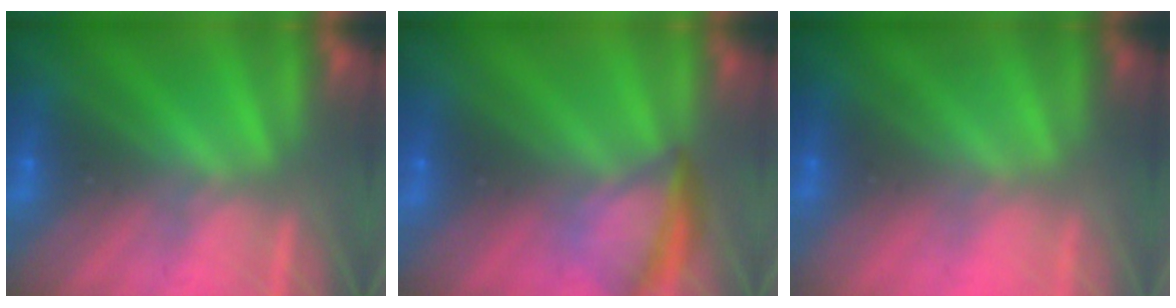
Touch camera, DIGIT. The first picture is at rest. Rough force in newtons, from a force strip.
{"total": 7.1}
{"total": 2.0}